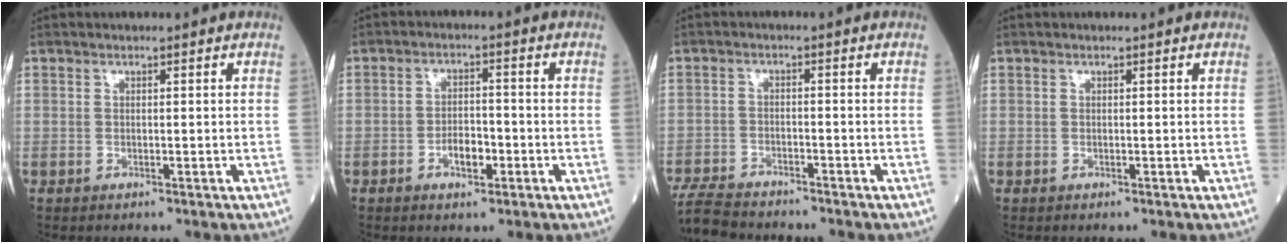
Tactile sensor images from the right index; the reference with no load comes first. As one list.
[{"total": 4.1, "force": [-1.7, 1.8, 3.2], "torque": [-0.055, 0.004, -0.029]}, {"total": 8.0, "force": [-7.5, 1.5, 2.3], "torque": [-0.041, -0.019, -0.129]}, {"total": 0.0}]